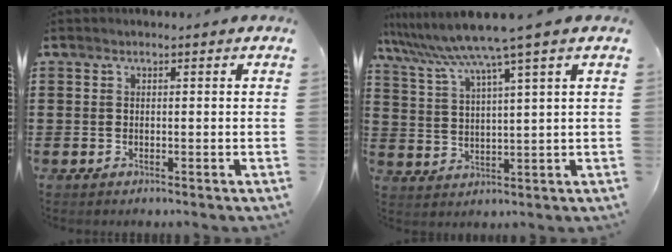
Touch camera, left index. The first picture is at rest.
{"total": 7.1, "force": [5.6, -1.1, 4.3], "torque": [-0.104, -0.034, 0.092]}